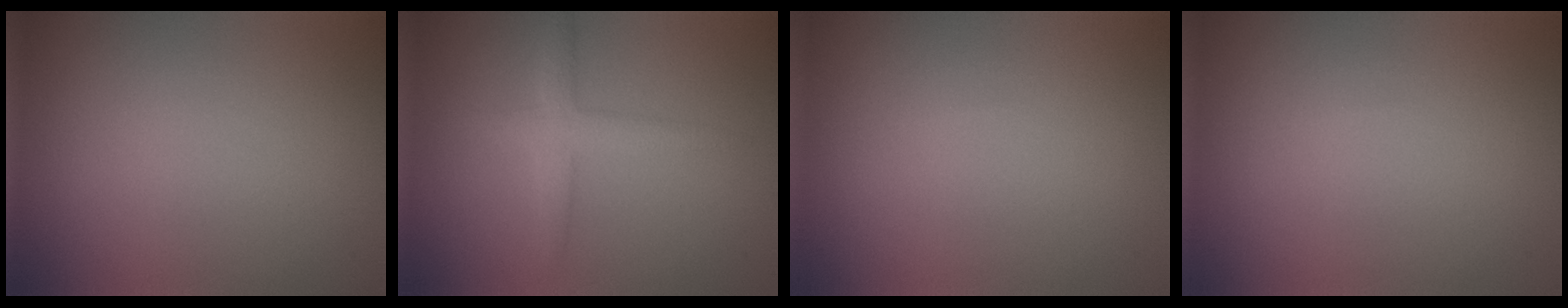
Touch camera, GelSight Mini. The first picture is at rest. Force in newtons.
{"total": 2.4, "press": 2.4, "slide": 0.1}
{"total": 0.0}
{"total": 0.0}